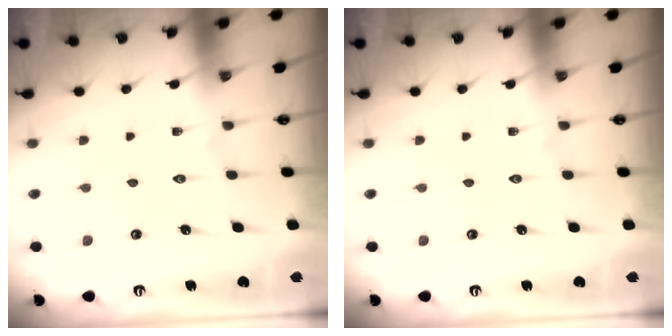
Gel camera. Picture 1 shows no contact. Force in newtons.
{"total": 0.0}